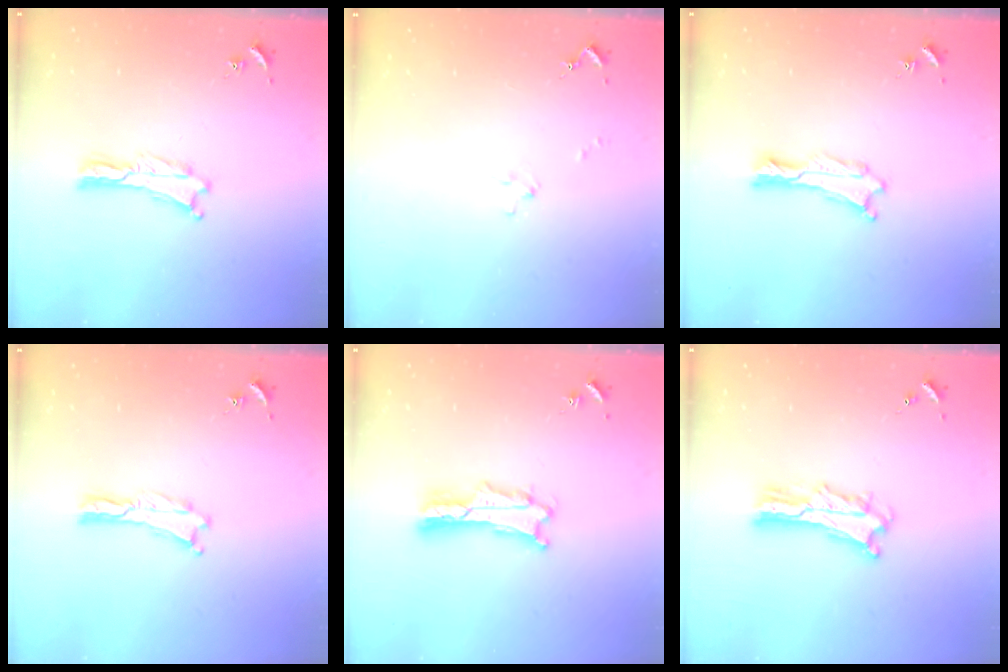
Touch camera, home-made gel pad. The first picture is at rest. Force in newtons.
{"total": 1.3, "press": 1.2, "slide": 0.1}
{"total": 0.8, "press": 0.7, "slide": 0.2}
{"total": 0.0}
{"total": 2.1, "press": 2.1, "slide": 0.3}
{"total": 4.3, "press": 4.3, "slide": 0.4}